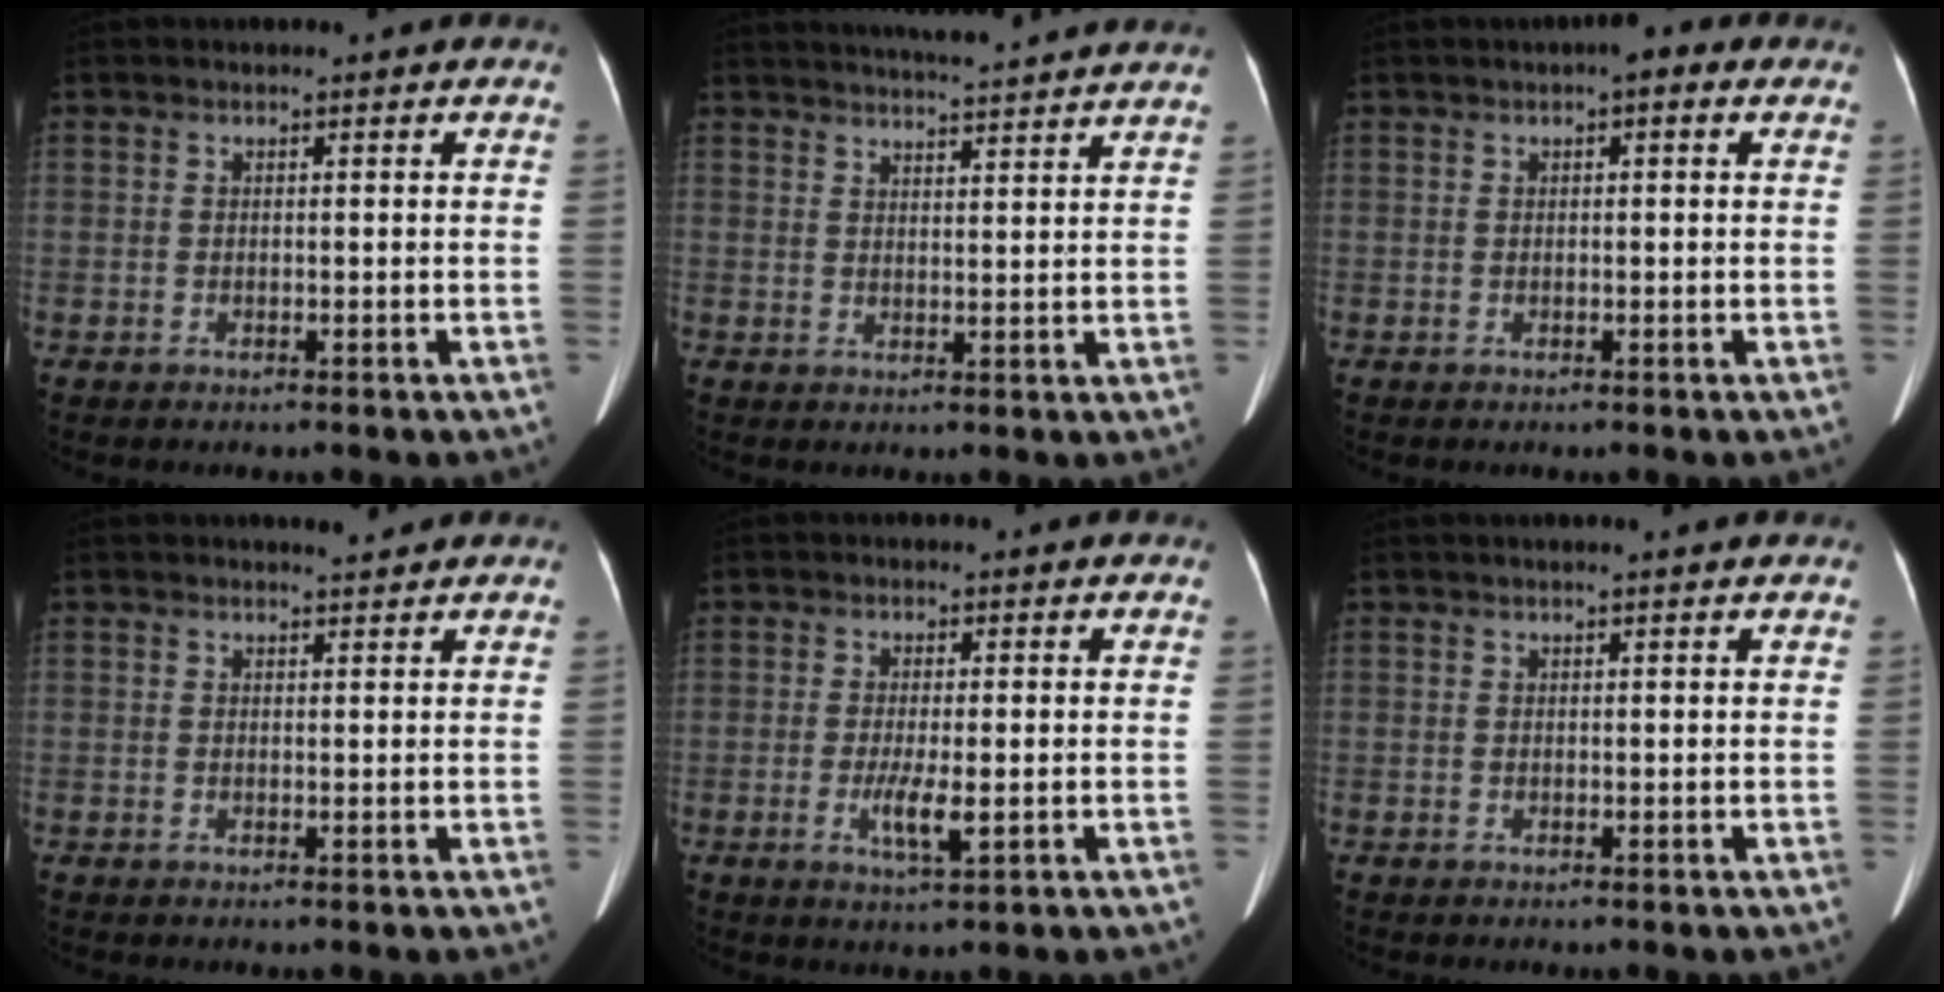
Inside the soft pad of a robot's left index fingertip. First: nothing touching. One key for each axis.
{"total": 11.4, "fx": 10.7, "fy": -0.4, "fz": 4.0, "tx": -0.069, "ty": 0.015, "tz": 0.138}
{"total": 2.5, "fx": 1.1, "fy": 0.9, "fz": 2.1, "tx": -0.026, "ty": 0.012, "tz": 0.010}
{"total": 1.4, "fx": 1.4, "fy": 0.1, "fz": 0.2, "tx": -0.008, "ty": -0.004, "tz": 0.024}
{"total": 3.8, "fx": -0.8, "fy": 0.6, "fz": 3.6, "tx": -0.072, "ty": -0.007, "tz": -0.011}
{"total": 3.0, "fx": 2.7, "fy": 0.0, "fz": 1.3, "tx": -0.016, "ty": 0.021, "tz": 0.030}